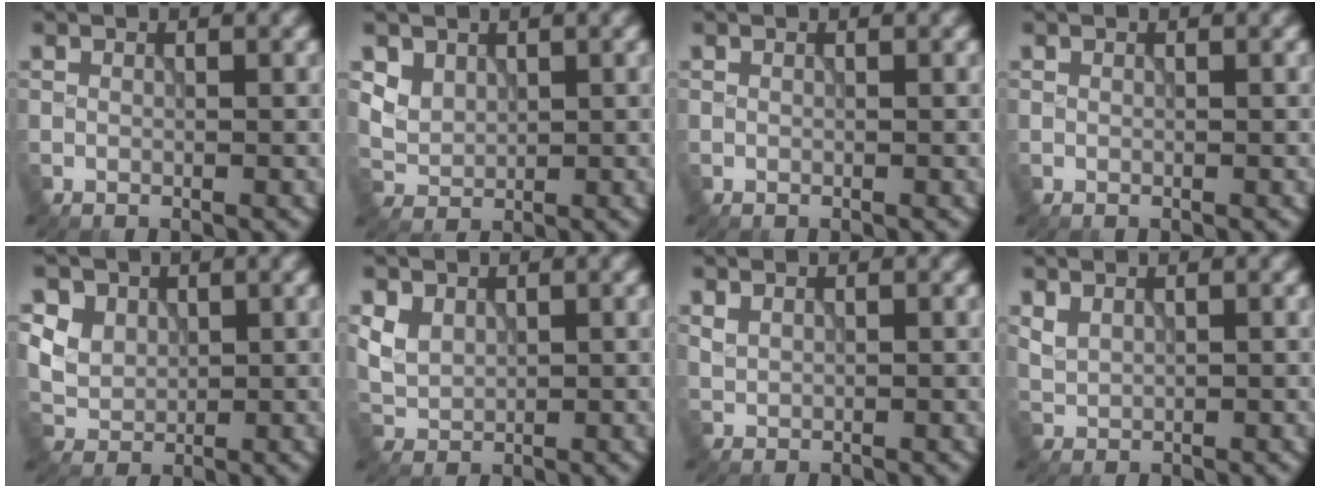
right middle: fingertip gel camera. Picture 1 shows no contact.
{"total": 2.2, "force": [1.4, 1.6, 0.6], "torque": [-0.018, -0.012, 0.037]}
{"total": 0.0}
{"total": 0.0}
{"total": 5.0, "force": [2.5, 3.8, 2.1], "torque": [-0.056, 0.005, 0.049]}
{"total": 2.5, "force": [1.1, 1.9, 1.1], "torque": [-0.029, -0.005, 0.025]}
{"total": 0.7, "force": [0.6, 0.3, 0.2], "torque": [-0.009, -0.002, 0.019]}
{"total": 1.2, "force": [1.0, 0.5, 0.5], "torque": [-0.016, -0.002, 0.026]}